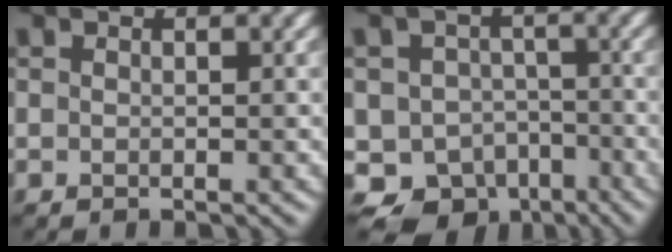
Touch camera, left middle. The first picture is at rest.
{"total": 8.1, "force": [-5.3, 5.8, 2.0], "torque": [-0.016, -0.005, -0.082]}